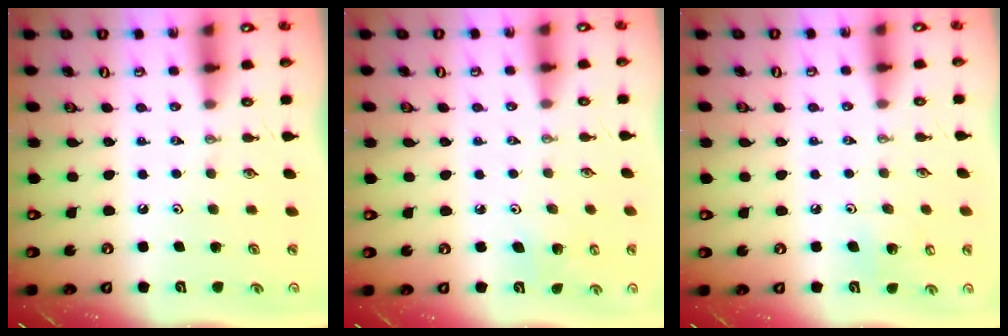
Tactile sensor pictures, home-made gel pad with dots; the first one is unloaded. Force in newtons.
{"total": 3.9, "press": 3.9, "slide": 0.4}
{"total": 6.4, "press": 6.3, "slide": 0.7}